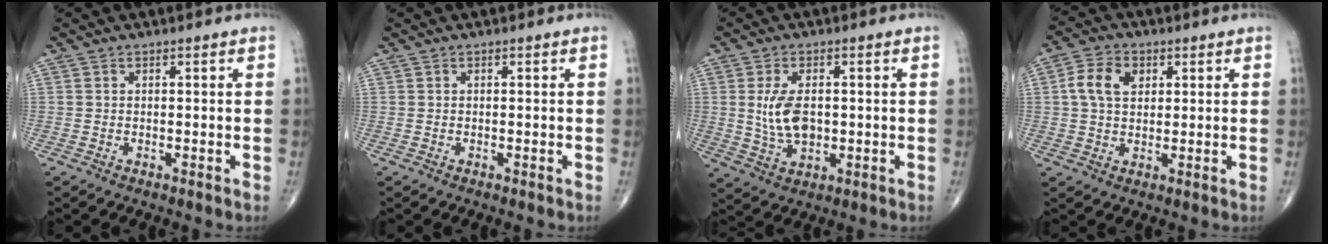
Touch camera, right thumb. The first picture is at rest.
{"total": 0.0}
{"total": 7.9, "force": [0.5, 4.5, 6.5], "torque": [-0.118, -0.006, 0.015]}
{"total": 7.0, "force": [1.7, 4.8, 4.7], "torque": [-0.083, 0.007, 0.028]}